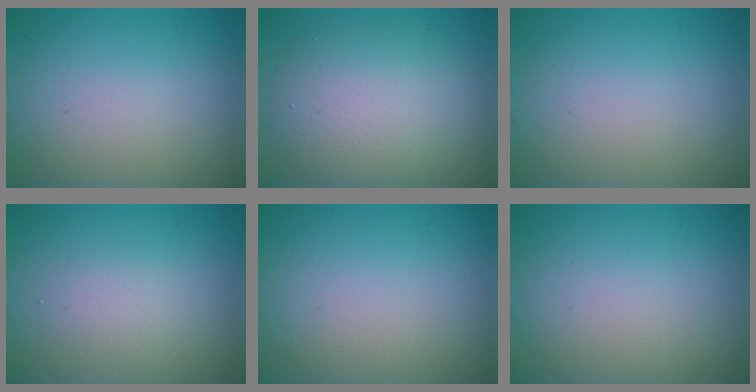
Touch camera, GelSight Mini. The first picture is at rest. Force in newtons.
{"total": 6.7, "press": 6.7, "slide": 0.4}
{"total": 0.0}
{"total": 1.6, "press": 1.6, "slide": 0.2}
{"total": 0.0}
{"total": 0.0}